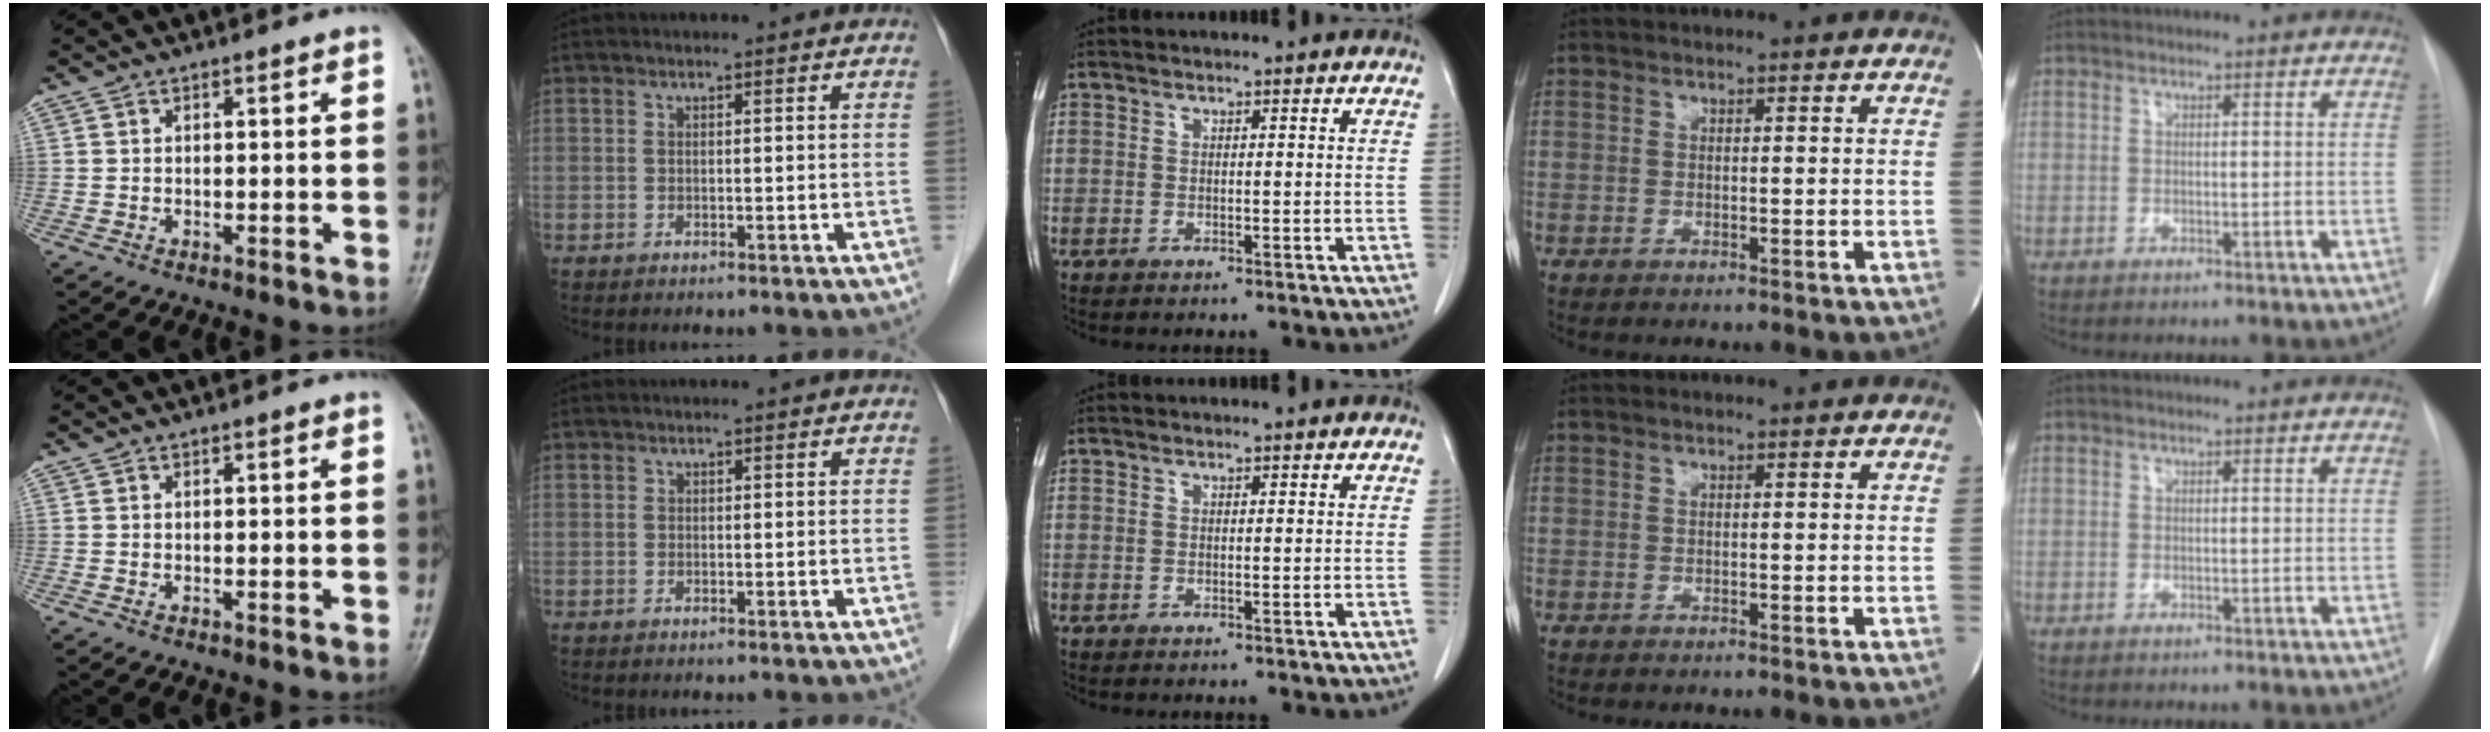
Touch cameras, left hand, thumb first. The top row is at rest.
{}